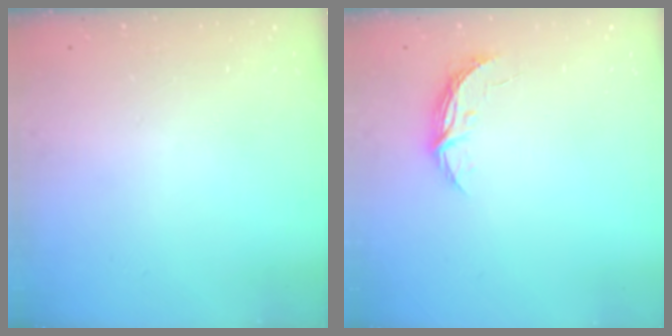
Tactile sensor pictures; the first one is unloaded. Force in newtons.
{"total": 4.6, "press": 4.6, "slide": 0.4}